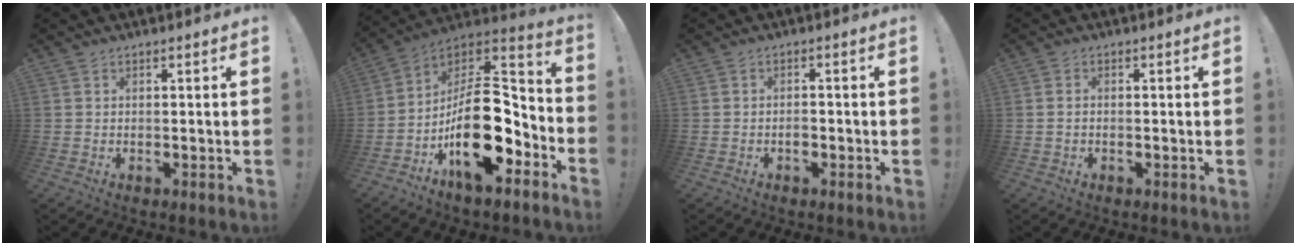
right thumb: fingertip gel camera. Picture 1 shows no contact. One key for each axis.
{"total": 22.9, "fx": -5.7, "fy": 11.6, "fz": 18.8, "tx": -0.311, "ty": 0.035, "tz": -0.083}
{"total": 1.8, "fx": -0.8, "fy": 1.2, "fz": 1.1, "tx": -0.012, "ty": 0.000, "tz": -0.016}
{"total": 0.7, "fx": -0.2, "fy": 0.6, "fz": 0.4, "tx": -0.010, "ty": 0.005, "tz": -0.003}